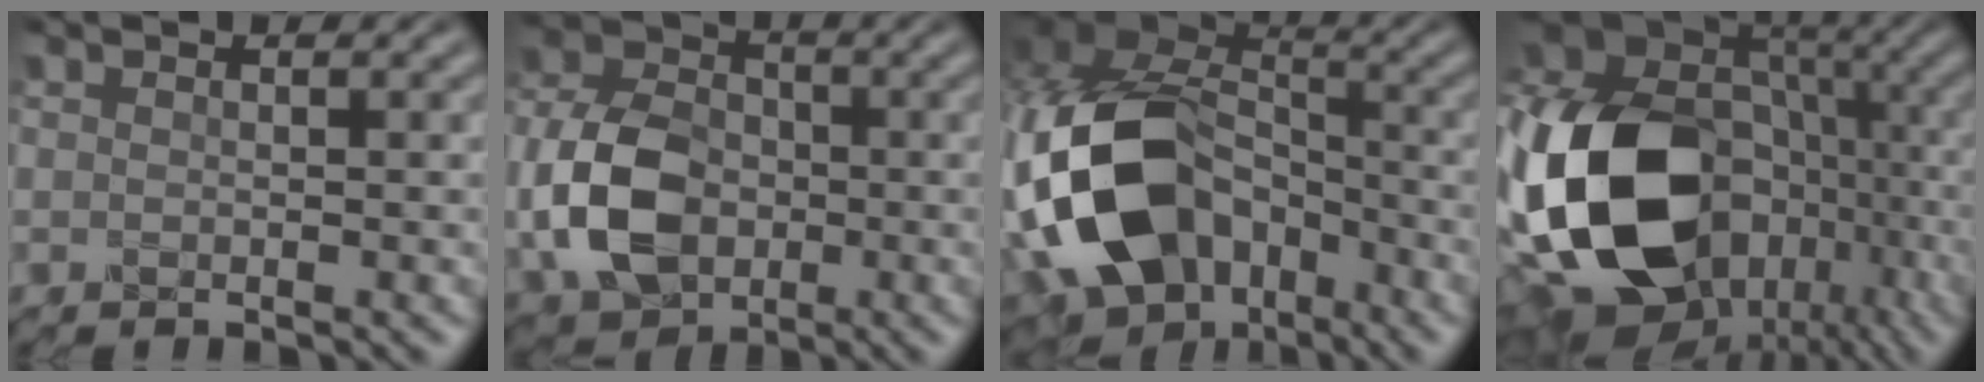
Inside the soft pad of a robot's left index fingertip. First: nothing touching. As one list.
[{"total": 8.4, "force": [-2.0, 6.2, 5.4], "torque": [-0.123, 0.001, -0.051]}, {"total": 15.3, "force": [-5.1, 10.8, 9.6], "torque": [-0.228, -0.011, -0.098]}, {"total": 20.0, "force": [-4.7, 14.6, 12.8], "torque": [-0.274, -0.010, -0.068]}]